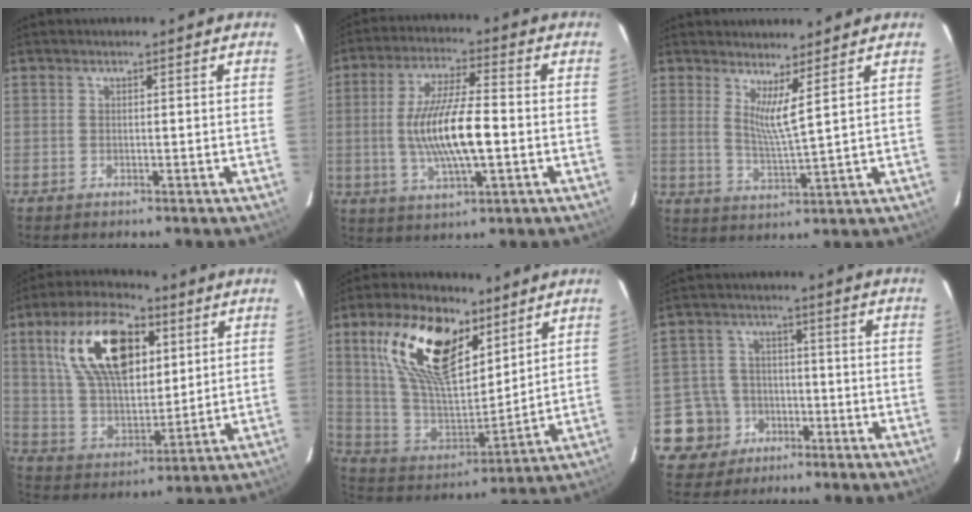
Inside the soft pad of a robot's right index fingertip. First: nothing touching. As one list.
[{"total": 12.8, "force": [-1.5, 3.1, 12.4], "torque": [-0.240, -0.004, -0.025]}, {"total": 4.9, "force": [3.2, -0.7, 3.7], "torque": [-0.068, -0.016, 0.053]}, {"total": 19.5, "force": [7.4, 10.2, 14.9], "torque": [-0.273, 0.024, 0.142]}, {"total": 21.8, "force": [10.9, 10.8, 15.4], "torque": [-0.309, 0.017, 0.214]}, {"total": 8.2, "force": [-3.7, 7.3, 0.5], "torque": [-0.038, 0.028, -0.054]}]